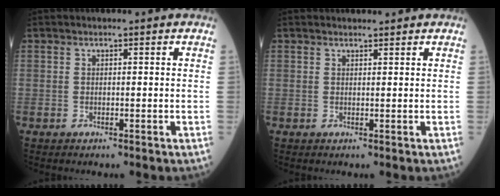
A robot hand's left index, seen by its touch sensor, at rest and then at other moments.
{"total": 1.3, "force": [1.3, 0.2, 0.3], "torque": [-0.008, 0.005, 0.021]}